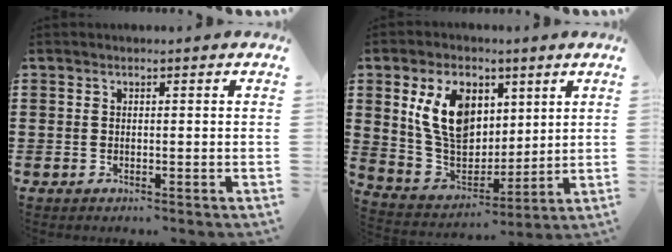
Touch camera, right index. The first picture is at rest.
{"total": 11.6, "force": [4.0, 7.9, 7.4], "torque": [-0.173, 0.016, 0.076]}